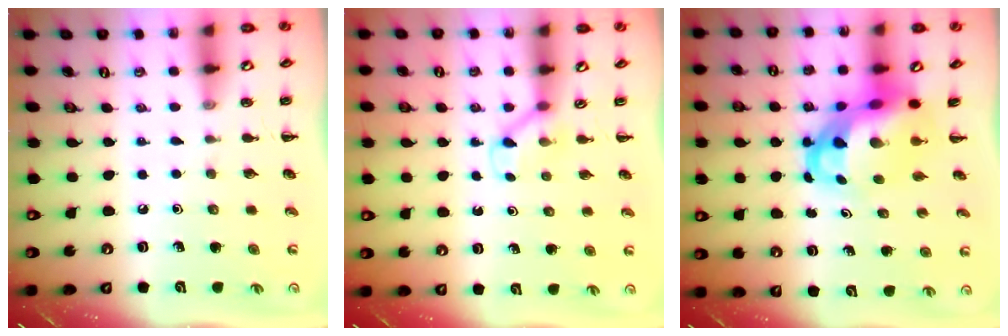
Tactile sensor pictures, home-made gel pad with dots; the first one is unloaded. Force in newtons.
{"total": 3.1, "press": 2.9, "slide": 1.2}
{"total": 8.0, "press": 7.7, "slide": 2.0}